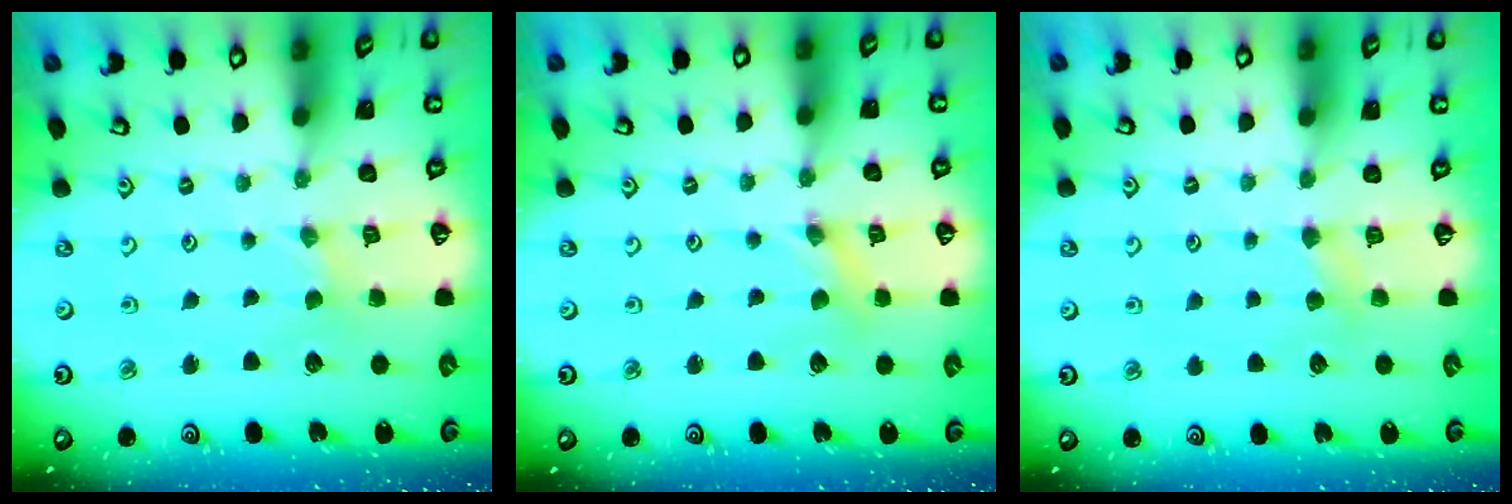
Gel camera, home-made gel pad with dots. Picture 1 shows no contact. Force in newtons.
{"total": 0.8, "press": 0.8, "slide": 0.2}
{"total": 3.7, "press": 3.7, "slide": 0.7}